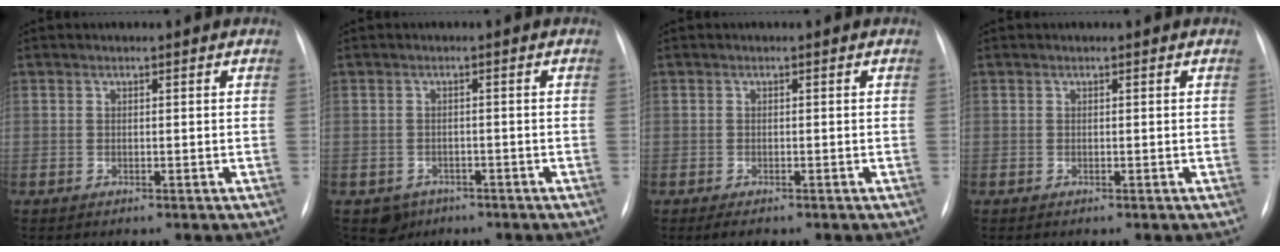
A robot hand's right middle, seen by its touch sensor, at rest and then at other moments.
{"total": 3.5, "force": [-2.1, 2.8, 0.3], "torque": [-0.004, 0.006, -0.028]}
{"total": 2.6, "force": [-1.8, 0.9, 1.6], "torque": [-0.030, -0.006, -0.025]}
{"total": 0.0}